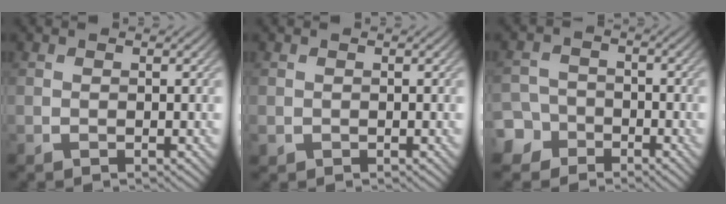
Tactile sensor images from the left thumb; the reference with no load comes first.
{"total": 0.5, "force": [0.0, 0.5, 0.1], "torque": [-0.003, -0.005, 0.002]}
{"total": 5.5, "force": [-3.5, 4.2, 1.0], "torque": [-0.013, -0.008, -0.080]}